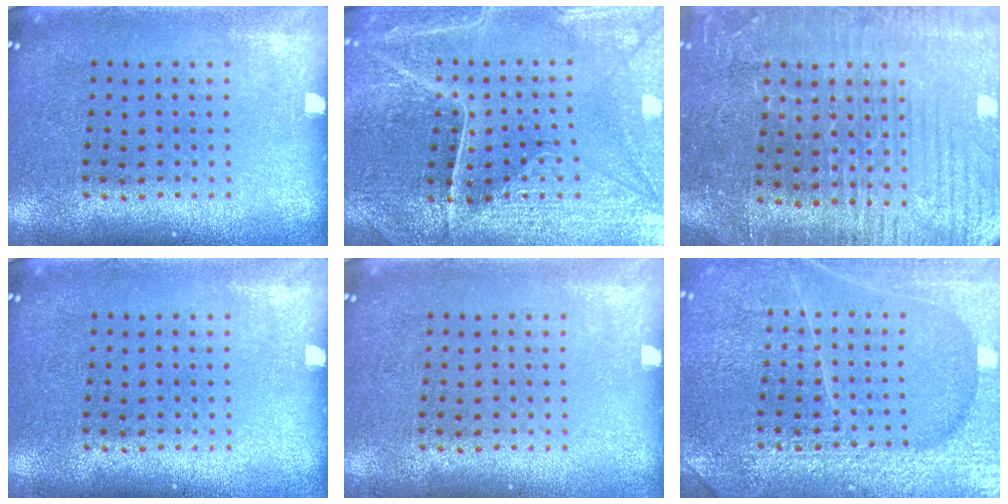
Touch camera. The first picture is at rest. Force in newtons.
{"total": 3.5, "press": 3.5, "slide": 0.4}
{"total": 4.2, "press": 3.9, "slide": 1.4}
{"total": 0.0}
{"total": 0.0}
{"total": 6.6, "press": 6.5, "slide": 0.8}